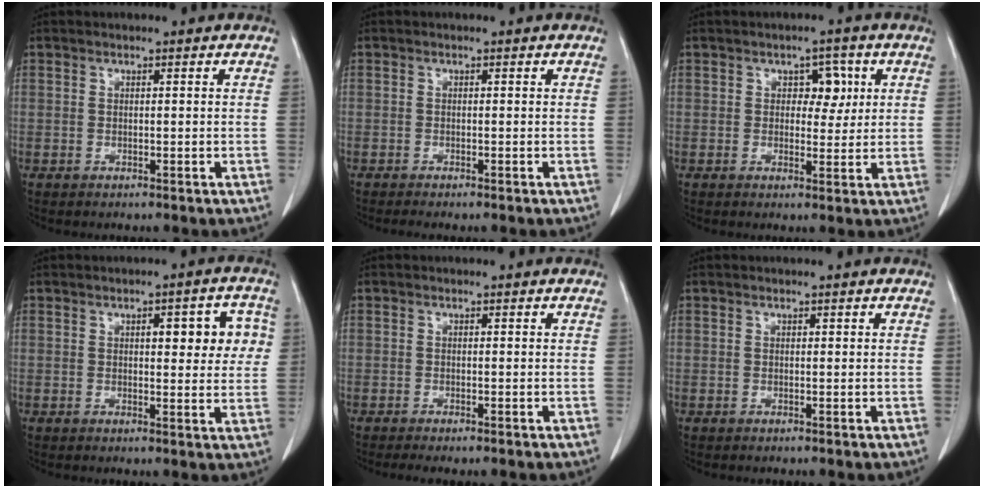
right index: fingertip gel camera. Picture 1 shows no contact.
{"total": 0.6, "force": [-0.4, 0.0, 0.4], "torque": [-0.007, -0.001, -0.008]}
{"total": 4.1, "force": [1.2, 2.5, 2.9], "torque": [-0.030, 0.010, 0.018]}
{"total": 7.4, "force": [2.1, 2.6, 6.6], "torque": [-0.068, 0.016, 0.022]}
{"total": 1.5, "force": [-0.9, 0.3, 1.2], "torque": [-0.019, -0.004, -0.015]}
{"total": 0.0}